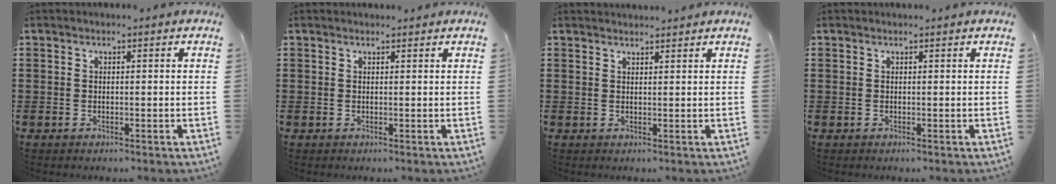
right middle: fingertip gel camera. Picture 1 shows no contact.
{"total": 0.5, "force": [0.5, 0.3, 0.1], "torque": [0.005, -0.003, 0.007]}
{"total": 1.5, "force": [1.5, 0.1, 0.1], "torque": [-0.005, 0.001, 0.029]}
{"total": 0.0}